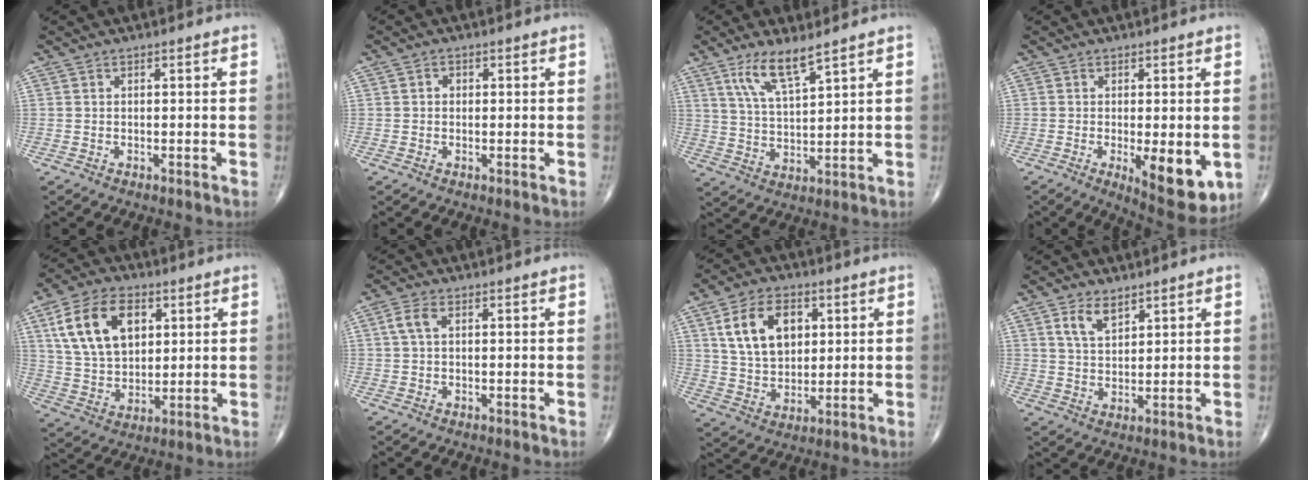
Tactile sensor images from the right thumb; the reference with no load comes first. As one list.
[{"total": 1.4, "force": [0.2, 1.2, 0.7], "torque": [-0.004, 0.005, 0.001]}, {"total": 8.2, "force": [5.4, 1.8, 5.8], "torque": [-0.106, -0.031, 0.111]}, {"total": 9.9, "force": [-2.2, 3.4, 9.1], "torque": [-0.111, -0.023, -0.023]}, {"total": 15.7, "force": [5.5, 10.0, 10.8], "torque": [-0.175, -0.010, 0.107]}, {"total": 3.1, "force": [0.9, 1.5, 2.6], "torque": [-0.063, 0.009, 0.017]}, {"total": 13.0, "force": [4.2, 8.6, 8.7], "torque": [-0.126, -0.011, 0.080]}, {"total": 5.0, "force": [3.1, 2.5, 3.1], "torque": [-0.041, -0.020, 0.061]}]